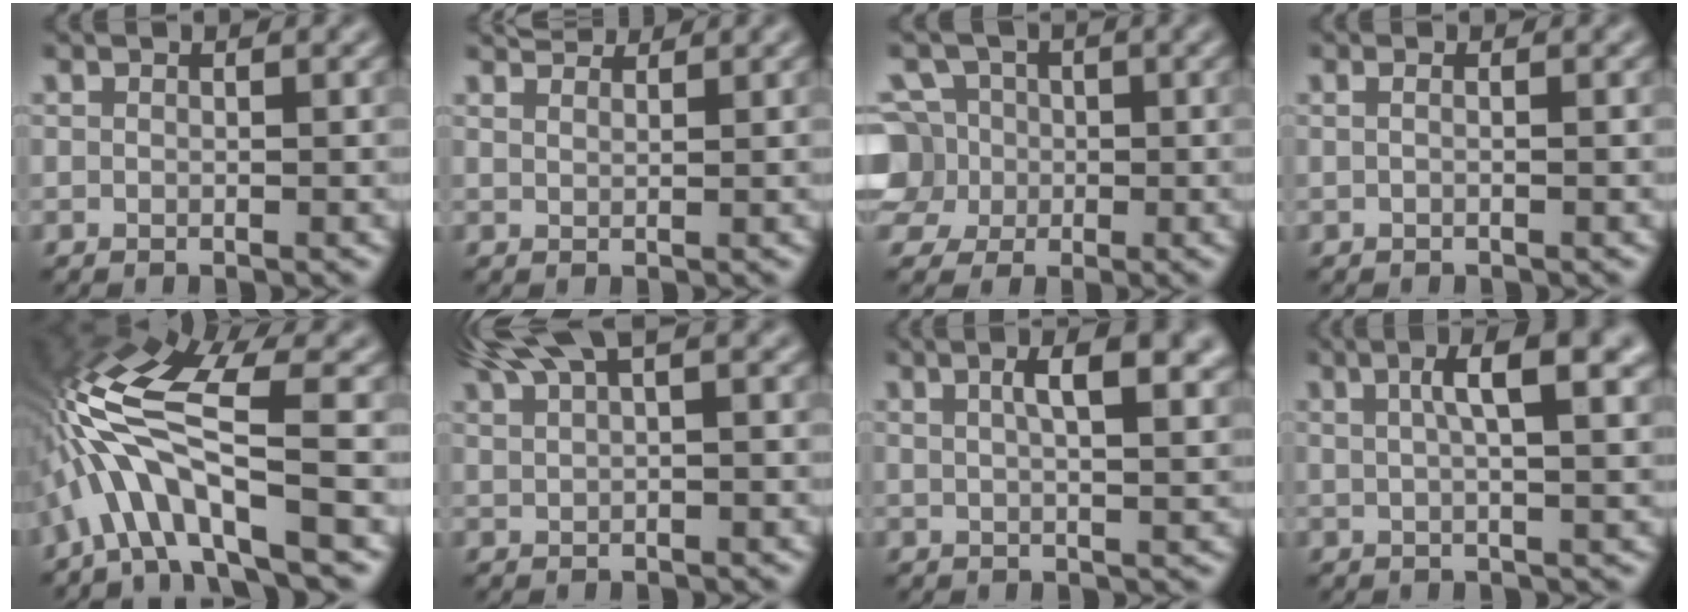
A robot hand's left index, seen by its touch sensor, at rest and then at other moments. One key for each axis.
{"total": 2.7, "fx": 2.5, "fy": 0.6, "fz": 0.8, "tx": -0.008, "ty": 0.001, "tz": 0.030}
{"total": 7.4, "fx": -0.5, "fy": 6.8, "fz": 3.0, "tx": -0.066, "ty": 0.031, "tz": -0.044}
{"total": 1.2, "fx": 0.1, "fy": 0.6, "fz": 1.0, "tx": -0.004, "ty": -0.009, "tz": -0.010}
{"total": 9.3, "fx": -2.6, "fy": 2.7, "fz": 8.5, "tx": -0.175, "ty": 0.022, "tz": -0.059}
{"total": 4.5, "fx": 2.9, "fy": 1.0, "fz": 3.3, "tx": -0.057, "ty": 0.014, "tz": 0.051}
{"total": 6.4, "fx": 2.4, "fy": 2.5, "fz": 5.4, "tx": -0.046, "ty": 0.022, "tz": 0.023}
{"total": 5.6, "fx": 1.8, "fy": 1.5, "fz": 5.1, "tx": -0.067, "ty": 0.011, "tz": 0.023}